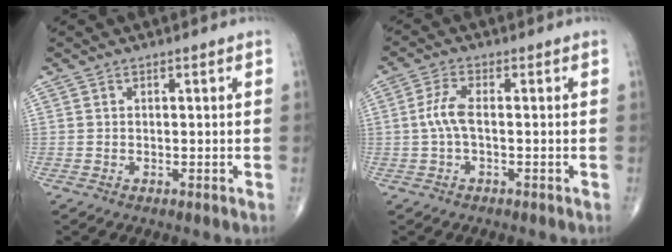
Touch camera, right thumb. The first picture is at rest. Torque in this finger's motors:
{"motor_torque": [-0.14, 0.43, 0.87, -0.02, 0.03]}